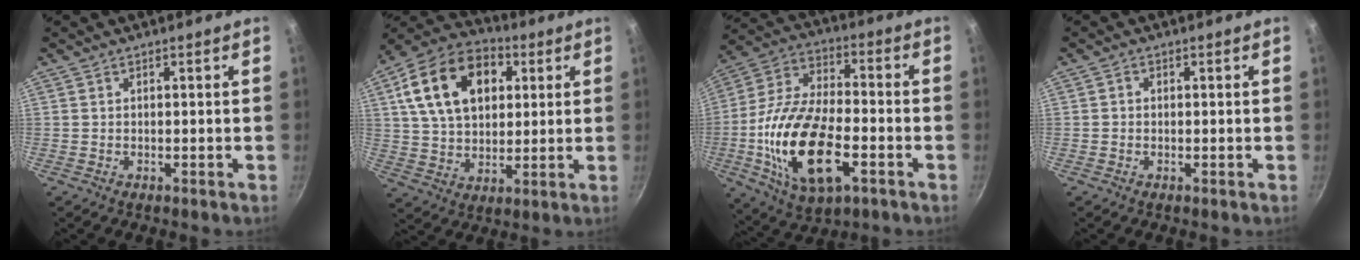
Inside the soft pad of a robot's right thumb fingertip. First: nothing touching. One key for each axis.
{"total": 19.9, "fx": 6.1, "fy": 13.4, "fz": 13.5, "tx": -0.214, "ty": 0.008, "tz": 0.095}
{"total": 22.0, "fx": -5.8, "fy": 11.0, "fz": 18.1, "tx": -0.347, "ty": 0.023, "tz": -0.109}
{"total": 0.9, "fx": -0.1, "fy": 0.8, "fz": 0.4, "tx": -0.007, "ty": 0.005, "tz": -0.003}